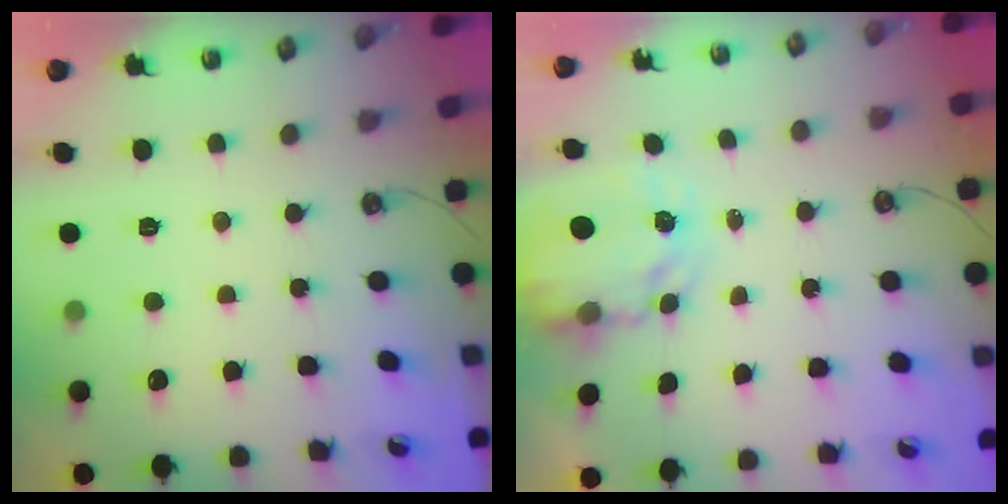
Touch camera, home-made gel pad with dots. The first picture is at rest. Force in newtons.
{"total": 3.9, "press": 3.9, "slide": 0.4}